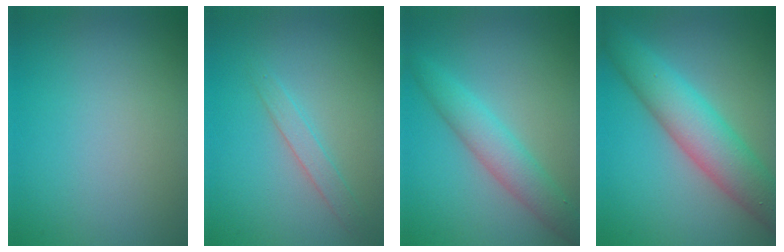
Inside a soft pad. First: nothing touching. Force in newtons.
{"total": 1.6, "press": 1.6, "slide": 0.1}
{"total": 3.7, "press": 3.7, "slide": 0.1}
{"total": 6.8, "press": 6.8, "slide": 0.2}